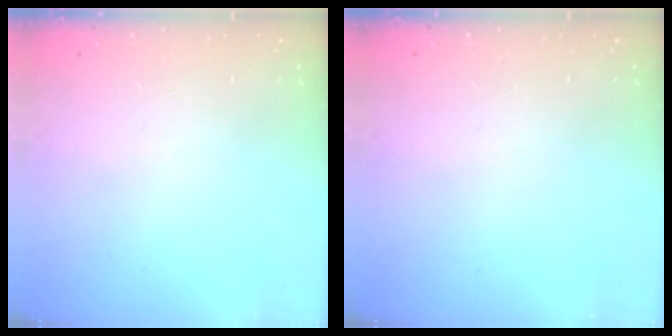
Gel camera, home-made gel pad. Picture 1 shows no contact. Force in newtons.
{"total": 0.0}